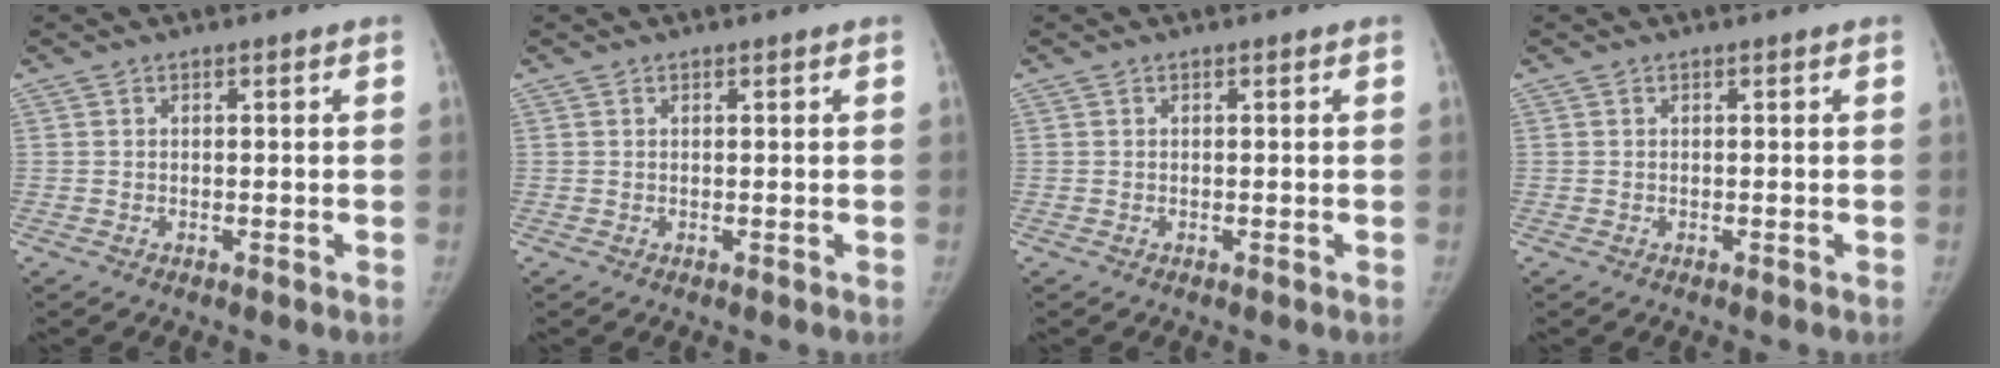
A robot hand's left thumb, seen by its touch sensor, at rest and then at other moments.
{"total": 0.0}
{"total": 0.0}
{"total": 0.0}